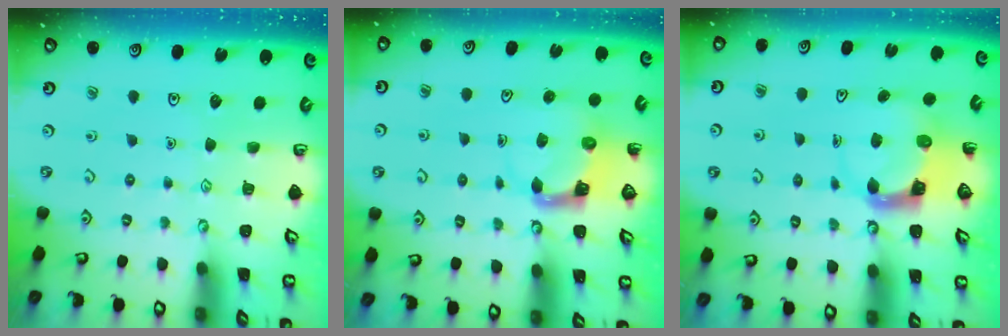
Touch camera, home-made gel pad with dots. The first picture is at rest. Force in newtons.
{"total": 4.0, "press": 3.9, "slide": 0.7}
{"total": 3.6, "press": 3.6, "slide": 0.5}